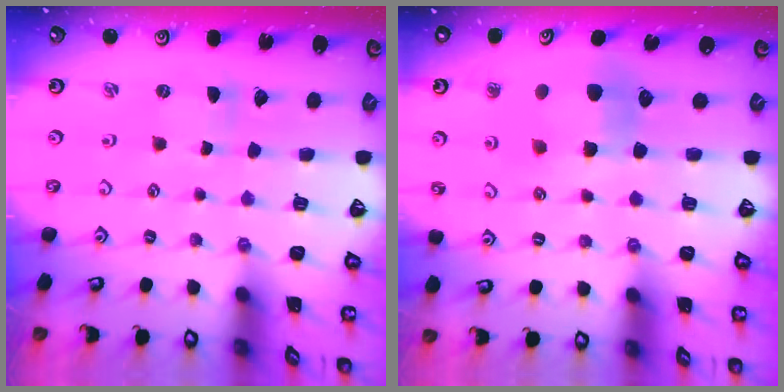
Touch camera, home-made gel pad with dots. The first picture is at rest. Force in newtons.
{"total": 8.0, "press": 8.0, "slide": 0.9}